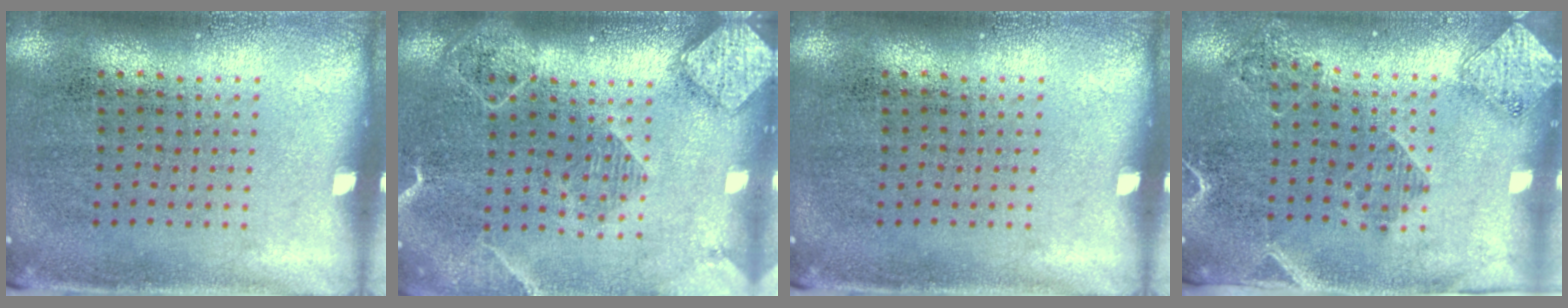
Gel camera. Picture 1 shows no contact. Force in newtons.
{"total": 2.1, "press": 1.9, "slide": 0.9}
{"total": 0.0}
{"total": 1.8, "press": 1.6, "slide": 0.9}